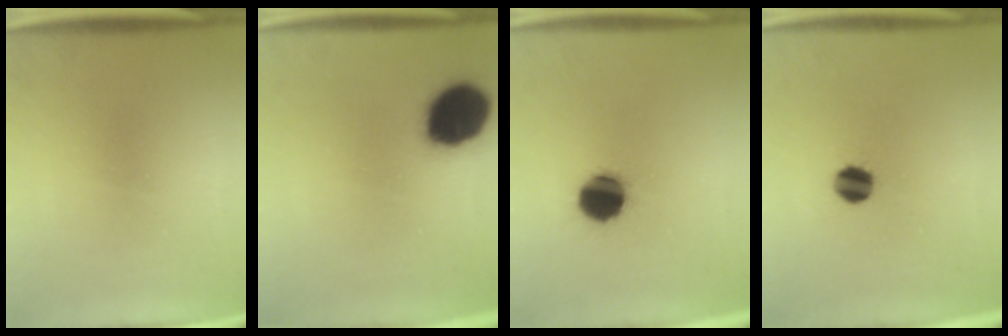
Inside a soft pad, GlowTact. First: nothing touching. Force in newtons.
{"total": 16.0}
{"total": 10.8}
{"total": 6.0}